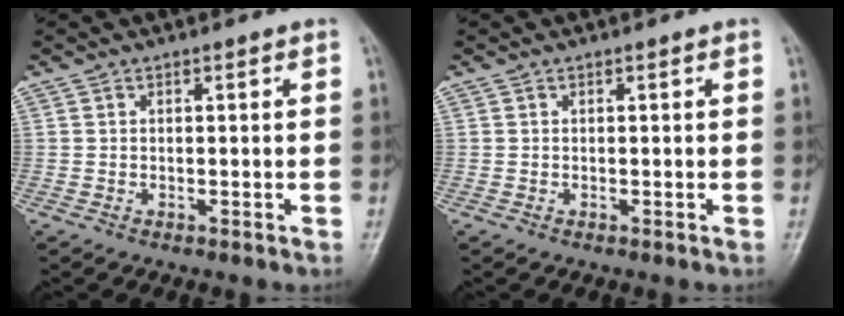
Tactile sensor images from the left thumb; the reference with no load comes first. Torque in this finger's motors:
{"motor_torque": [0.01, 0.11, -0.01, -0.08, 0.00]}